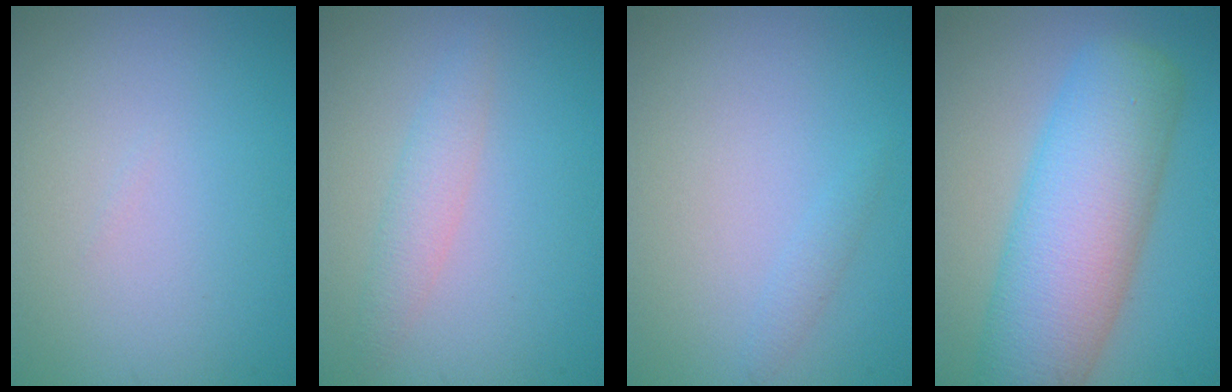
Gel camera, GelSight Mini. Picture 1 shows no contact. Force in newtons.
{"total": 2.1, "press": 2.1, "slide": 0.1}
{"total": 0.8, "press": 0.8, "slide": 0.1}
{"total": 10.4, "press": 10.3, "slide": 0.7}